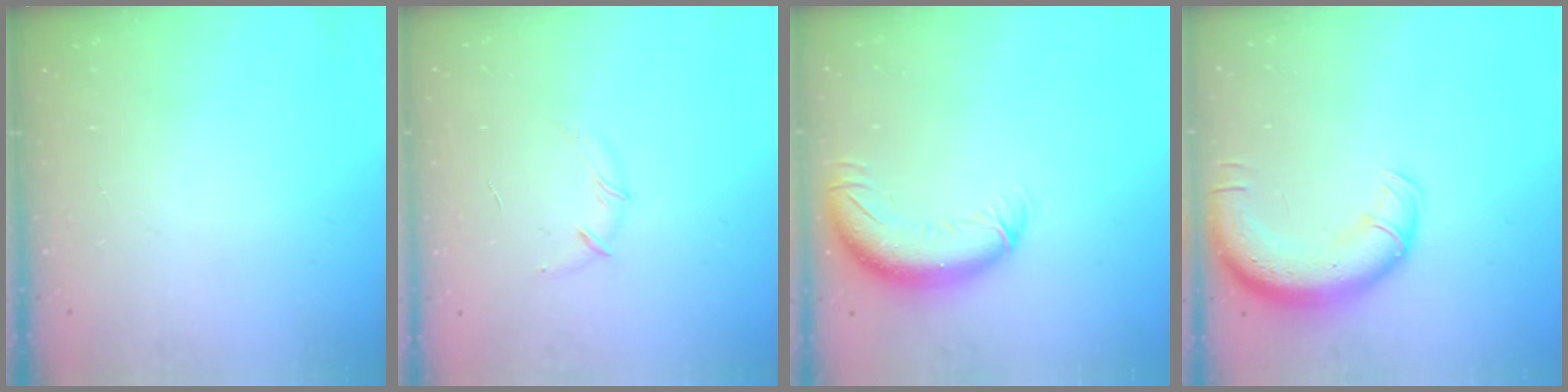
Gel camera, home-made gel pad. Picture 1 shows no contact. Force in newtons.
{"total": 3.8, "press": 3.7, "slide": 1.0}
{"total": 12.4, "press": 12.1, "slide": 2.9}
{"total": 13.3, "press": 12.9, "slide": 3.2}